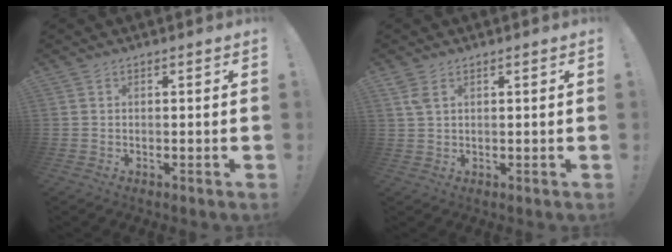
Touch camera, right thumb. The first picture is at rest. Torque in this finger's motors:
{"motor_torque": [0.20, -0.01, 0.16, 0.15, 0.03]}